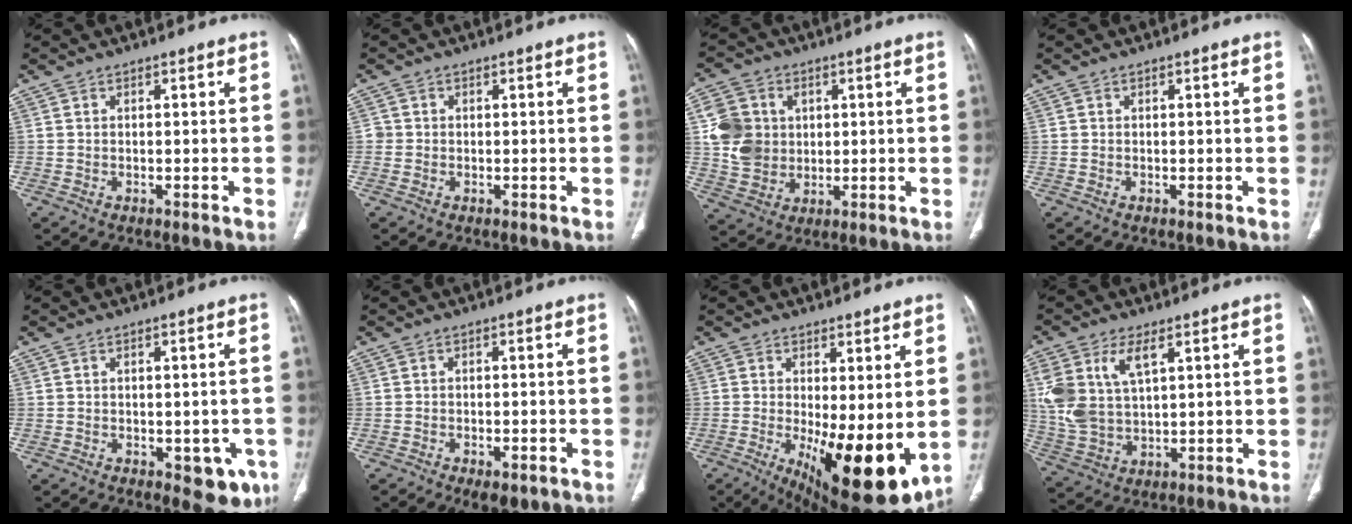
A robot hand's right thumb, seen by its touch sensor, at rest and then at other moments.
{"total": 1.0, "force": [-0.1, 1.0, 0.1], "torque": [0.005, 0.004, -0.002]}
{"total": 10.8, "force": [1.6, 9.3, 5.2], "torque": [-0.081, -0.003, 0.037]}
{"total": 0.0}
{"total": 7.1, "force": [-2.6, 3.9, 5.4], "torque": [-0.028, -0.003, -0.024]}
{"total": 5.5, "force": [-3.1, 2.6, 3.6], "torque": [-0.048, 0.007, -0.039]}
{"total": 16.4, "force": [-2.6, 6.0, 15.1], "torque": [-0.212, -0.037, -0.015]}
{"total": 11.5, "force": [4.4, 6.1, 8.6], "torque": [-0.194, -0.006, 0.097]}